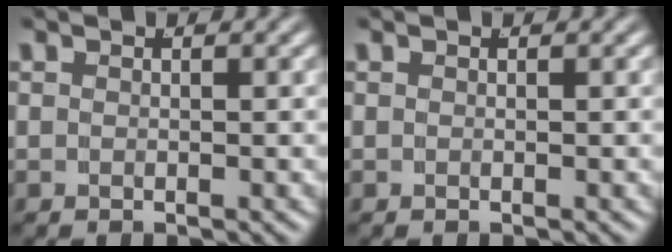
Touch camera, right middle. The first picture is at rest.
{"total": 0.0}